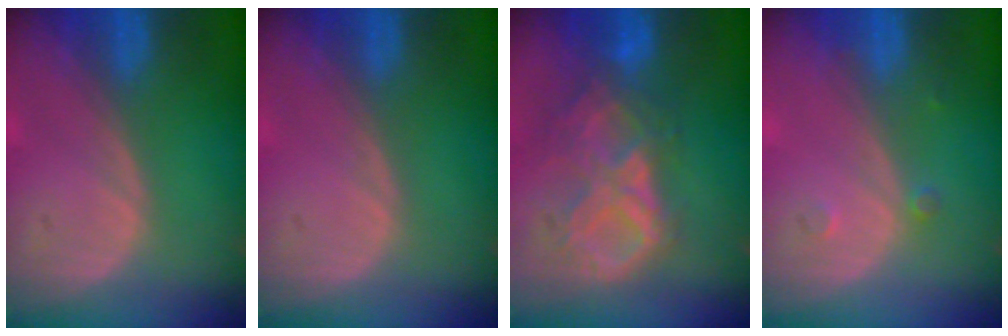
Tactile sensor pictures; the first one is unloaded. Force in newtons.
{"total": 0.0}
{"total": 9.3, "press": 8.0, "slide": 4.9}
{"total": 1.3, "press": 1.3, "slide": 0.1}